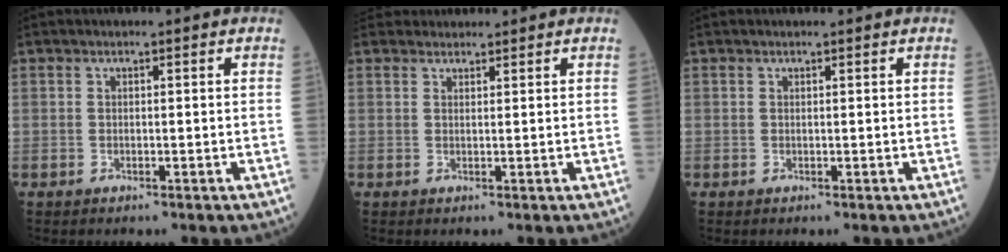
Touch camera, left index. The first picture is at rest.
{"total": 3.0, "force": [2.9, 0.8, 0.0], "torque": [-0.001, 0.026, 0.045]}
{"total": 0.0}